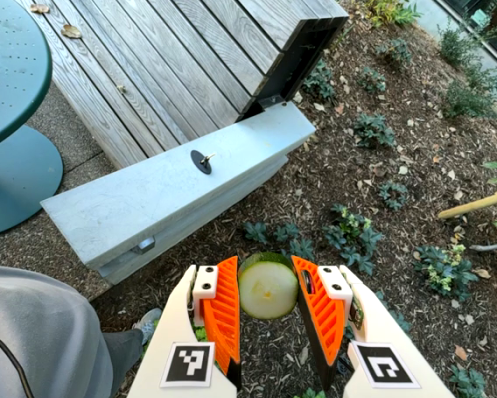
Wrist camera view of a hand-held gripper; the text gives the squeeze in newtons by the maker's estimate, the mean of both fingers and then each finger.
{"total": 10.9, "left": 10.9, "right": 10.8}